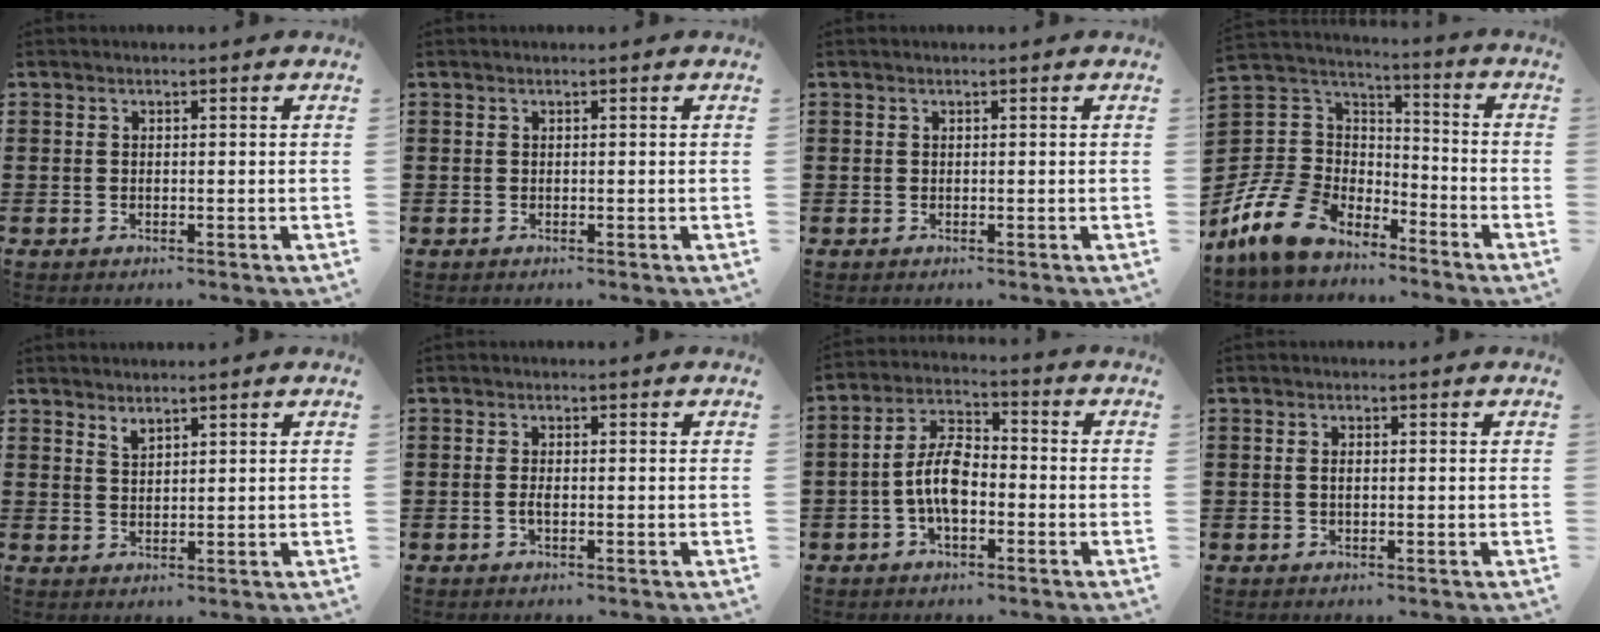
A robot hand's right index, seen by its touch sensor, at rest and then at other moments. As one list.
[{"total": 0.0}, {"total": 0.0}, {"total": 11.8, "force": [-8.5, 7.1, 4.2], "torque": [-0.131, 0.031, -0.167]}, {"total": 1.8, "force": [1.7, 0.5, 0.4], "torque": [-0.010, 0.001, 0.031]}, {"total": 1.3, "force": [-0.4, 0.3, 1.1], "torque": [-0.022, 0.000, -0.008]}, {"total": 7.5, "force": [-2.0, 3.6, 6.2], "torque": [-0.150, -0.005, -0.045]}, {"total": 1.2, "force": [-0.1, 0.4, 1.1], "torque": [-0.023, 0.000, -0.003]}]